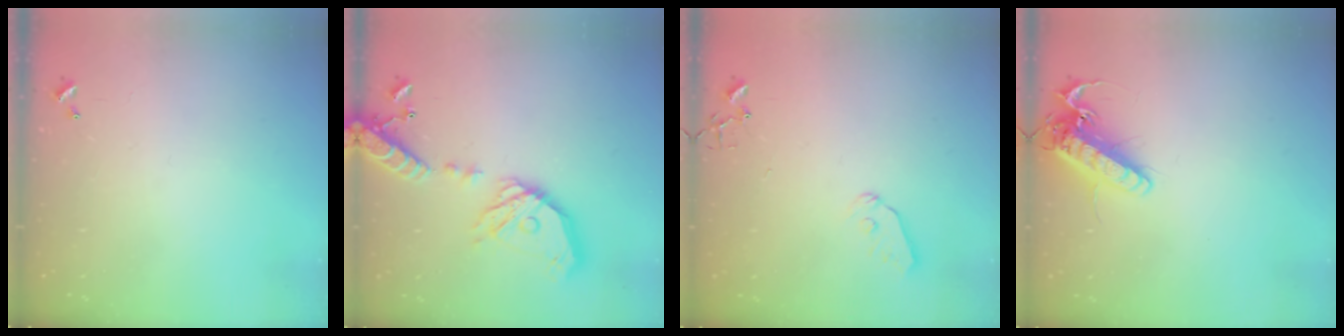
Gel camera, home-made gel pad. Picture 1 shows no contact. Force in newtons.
{"total": 21.8, "press": 21.5, "slide": 3.7}
{"total": 6.7, "press": 6.7, "slide": 0.8}
{"total": 15.7, "press": 15.5, "slide": 2.4}